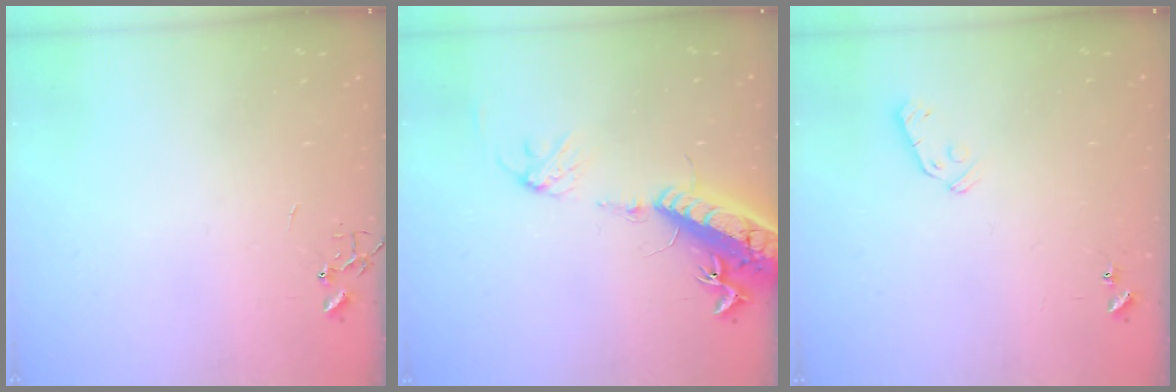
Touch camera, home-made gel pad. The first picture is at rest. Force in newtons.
{"total": 18.2, "press": 17.7, "slide": 4.2}
{"total": 5.9, "press": 5.9, "slide": 0.6}